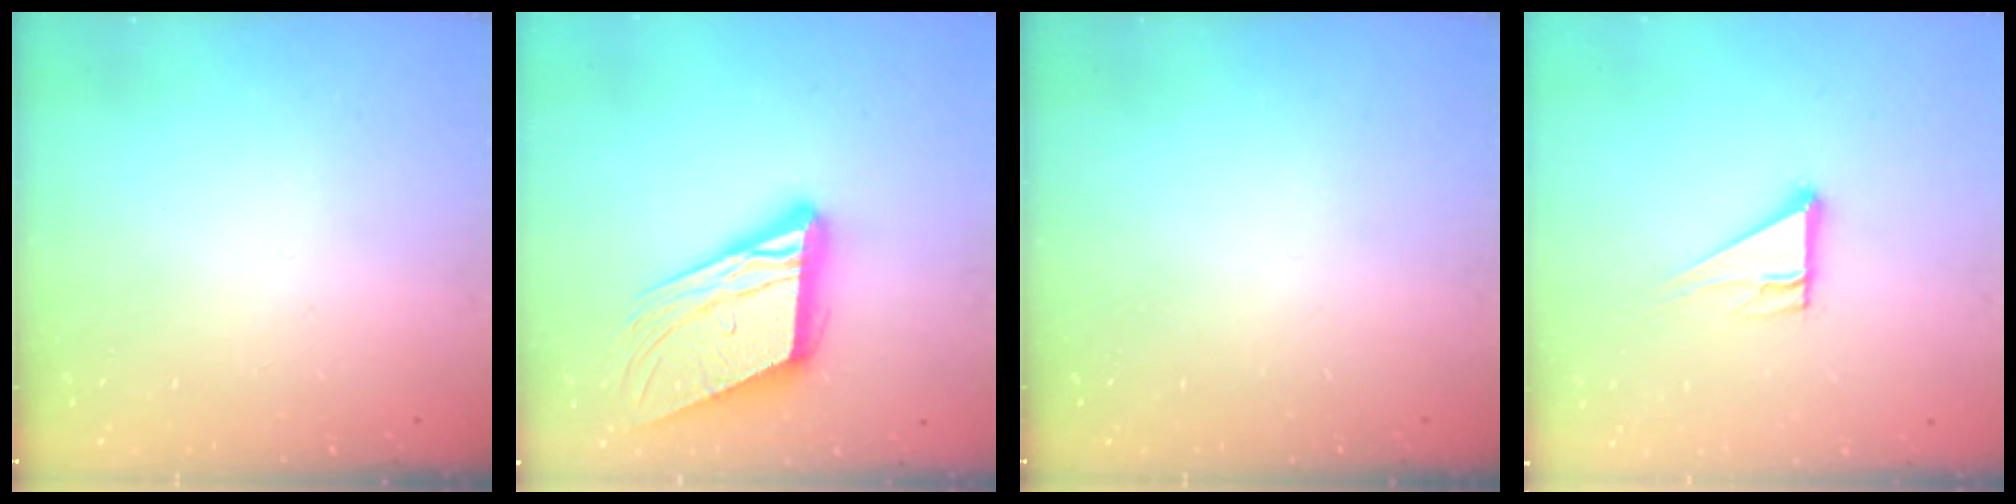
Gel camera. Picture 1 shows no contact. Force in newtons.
{"total": 18.2, "press": 18.0, "slide": 2.7}
{"total": 0.0}
{"total": 6.6, "press": 6.6, "slide": 0.6}